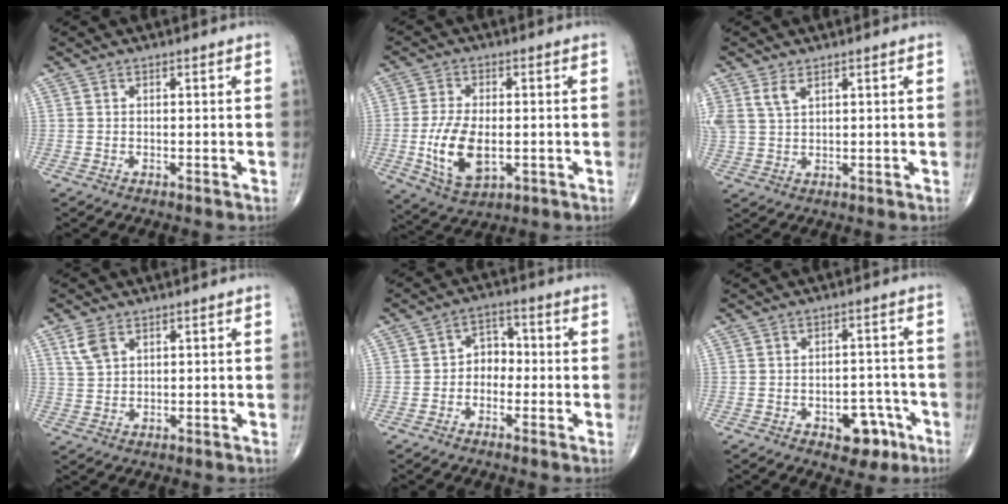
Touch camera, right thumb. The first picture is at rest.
{"total": 11.2, "force": [-1.8, 6.0, 9.2], "torque": [-0.176, -0.007, -0.024]}
{"total": 4.5, "force": [2.6, 2.4, 2.9], "torque": [-0.061, -0.002, 0.063]}
{"total": 3.9, "force": [2.2, 2.3, 2.3], "torque": [-0.047, -0.003, 0.052]}
{"total": 4.6, "force": [-1.0, 3.7, 2.6], "torque": [-0.013, 0.023, -0.032]}
{"total": 7.2, "force": [-3.5, 4.3, 4.6], "torque": [-0.030, 0.030, -0.041]}